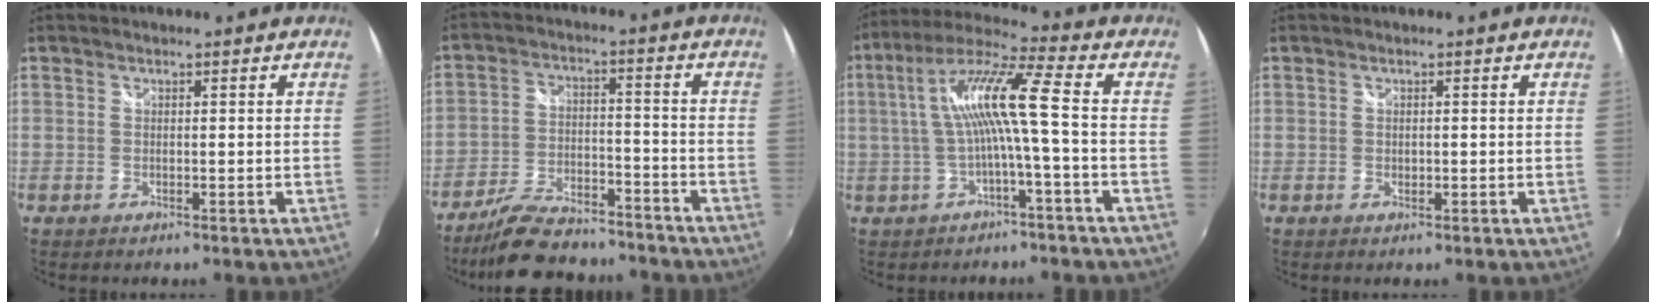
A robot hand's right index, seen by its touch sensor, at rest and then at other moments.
{"total": 16.2, "force": [-13.7, 5.4, 6.8], "torque": [-0.143, -0.004, -0.208]}
{"total": 10.7, "force": [-1.1, -0.3, 10.7], "torque": [-0.212, 0.016, -0.014]}
{"total": 0.6, "force": [0.0, 0.4, 0.4], "torque": [-0.006, 0.001, 0.001]}